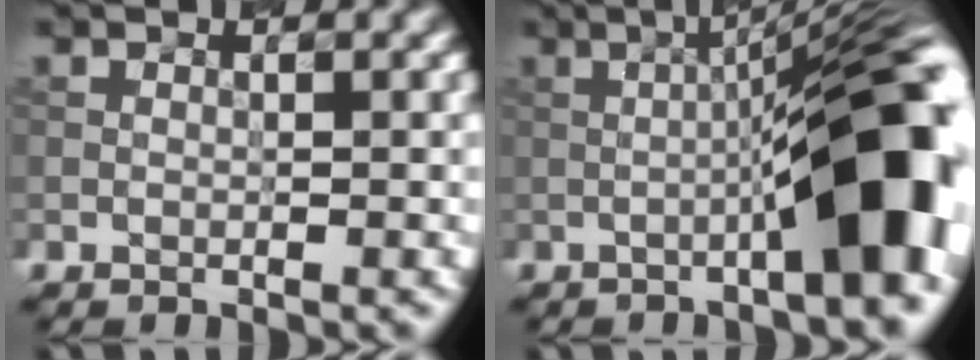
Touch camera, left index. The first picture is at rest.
{"total": 12.4, "force": [-2.7, 2.2, 11.9], "torque": [-0.143, 0.032, -0.046]}